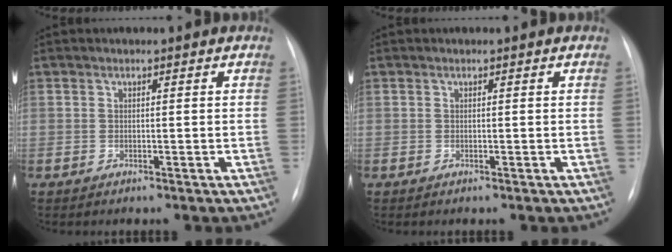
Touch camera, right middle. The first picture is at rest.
{"total": 0.0}